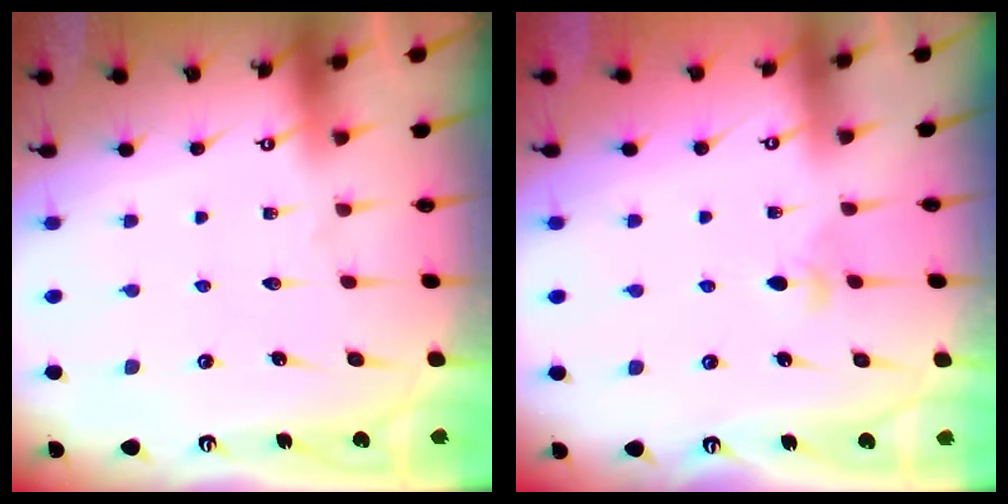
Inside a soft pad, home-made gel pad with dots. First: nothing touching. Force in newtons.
{"total": 2.5, "press": 2.4, "slide": 0.6}